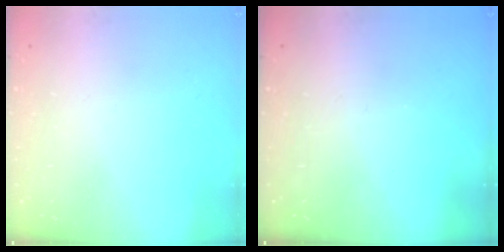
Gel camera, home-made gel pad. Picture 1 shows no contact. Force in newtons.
{"total": 0.0}